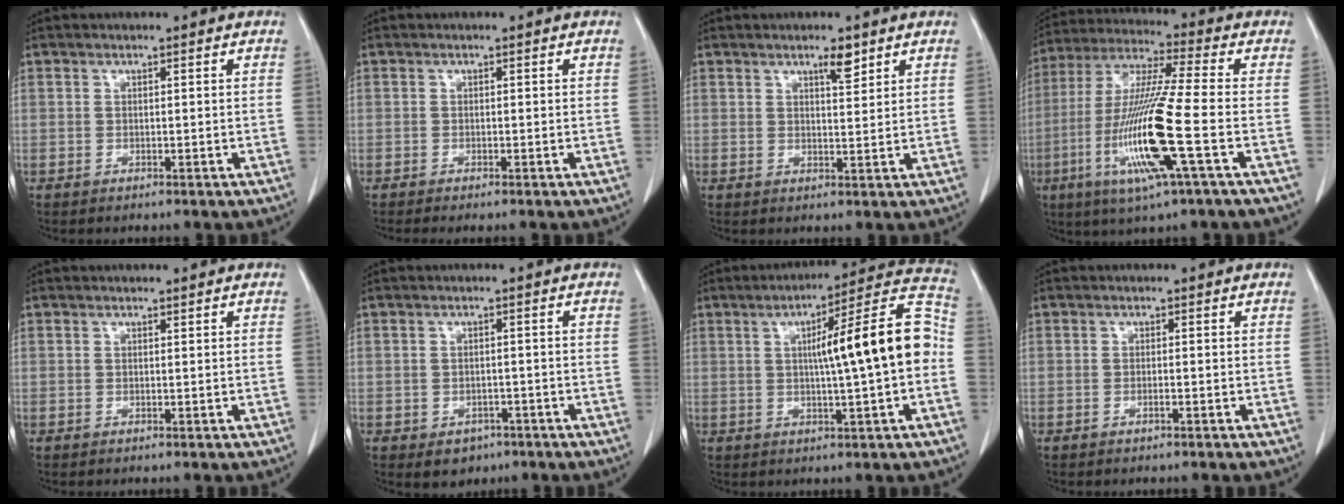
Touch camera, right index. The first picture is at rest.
{"total": 0.9, "force": [-0.7, -0.1, 0.6], "torque": [-0.012, -0.002, -0.013]}
{"total": 2.9, "force": [2.0, 0.7, 2.0], "torque": [-0.033, -0.003, 0.033]}
{"total": 16.4, "force": [-4.8, -0.3, 15.7], "torque": [-0.327, -0.019, -0.098]}
{"total": 0.0}
{"total": 3.4, "force": [-1.9, 2.5, 1.2], "torque": [-0.011, 0.005, -0.016]}
{"total": 14.2, "force": [0.2, 0.6, 14.2], "torque": [-0.203, 0.028, -0.003]}
{"total": 0.7, "force": [-0.4, 0.0, 0.6], "torque": [-0.013, 0.000, -0.005]}